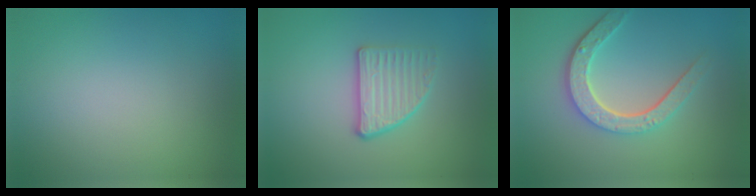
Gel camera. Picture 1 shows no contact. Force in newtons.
{"total": 2.9, "press": 2.5, "slide": 1.4}
{"total": 4.6, "press": 3.5, "slide": 3.0}